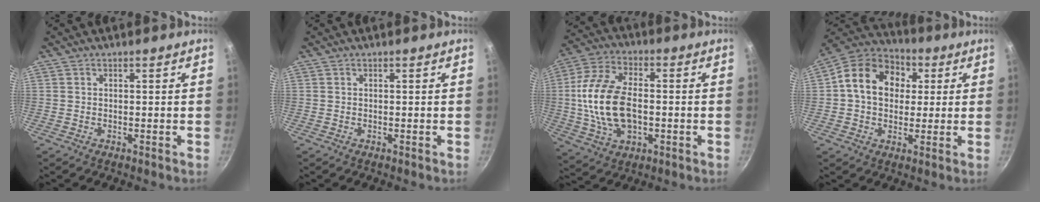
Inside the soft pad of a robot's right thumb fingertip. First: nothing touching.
{"total": 0.0}
{"total": 16.6, "force": [-0.8, 9.9, 13.4], "torque": [-0.251, 0.019, -0.019]}
{"total": 15.0, "force": [2.8, 11.8, 8.9], "torque": [-0.124, 0.024, 0.028]}